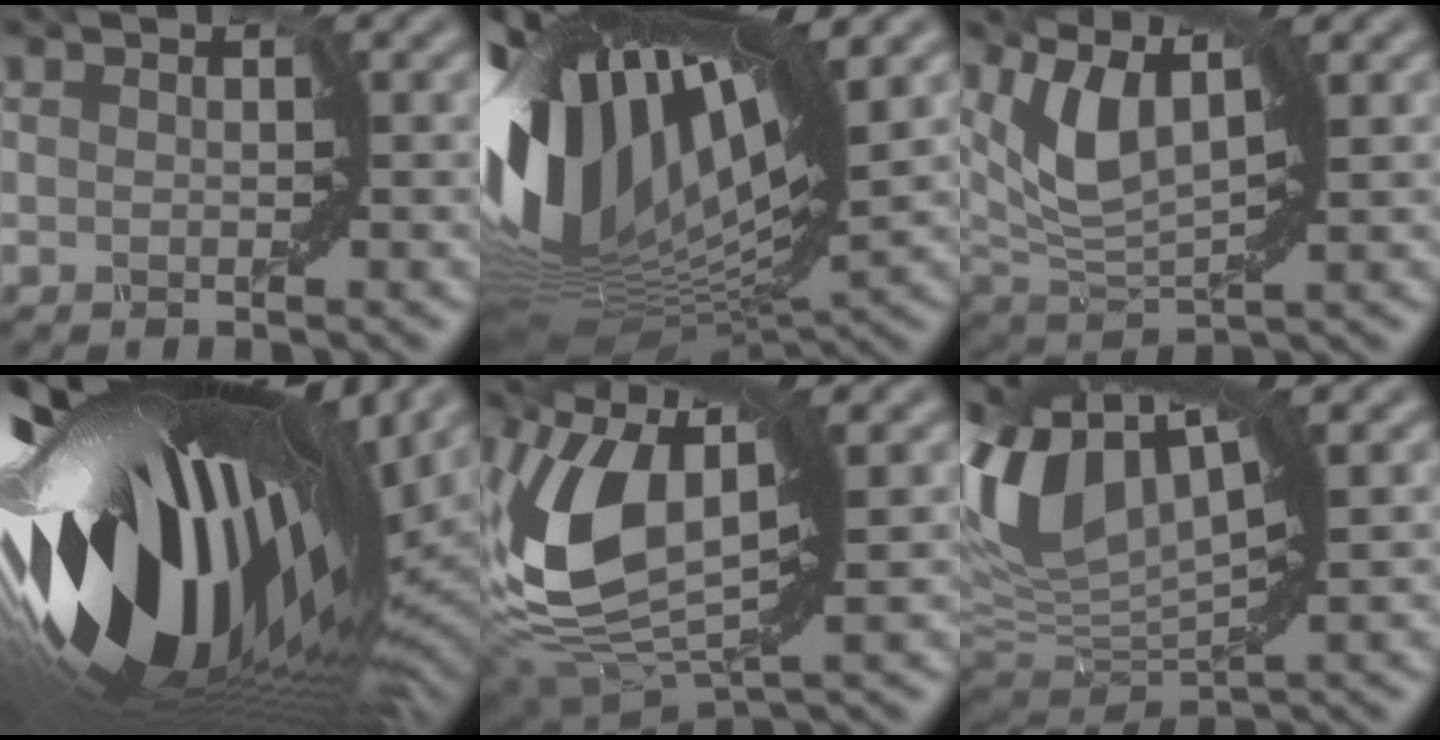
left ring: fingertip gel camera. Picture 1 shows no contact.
{"total": 16.4, "force": [3.9, 5.7, 14.9], "torque": [-0.309, -0.002, 0.073]}
{"total": 4.6, "force": [2.5, 1.3, 3.6], "torque": [-0.094, -0.006, 0.065]}
{"total": 18.3, "force": [-0.1, 8.9, 16.0], "torque": [-0.309, -0.048, 0.005]}
{"total": 10.1, "force": [1.0, 4.8, 8.8], "torque": [-0.193, -0.005, 0.028]}
{"total": 9.1, "force": [3.5, 3.9, 7.5], "torque": [-0.175, 0.010, 0.079]}